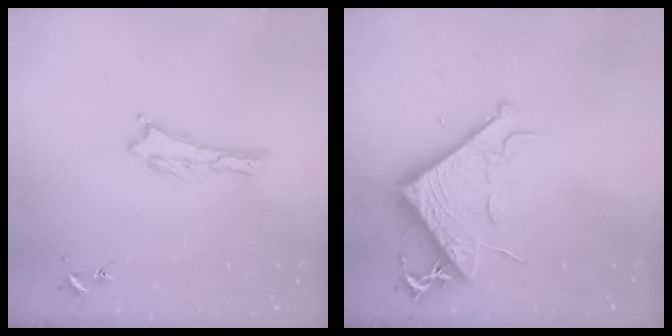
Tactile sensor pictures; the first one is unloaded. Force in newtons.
{"total": 8.5, "press": 8.4, "slide": 1.1}